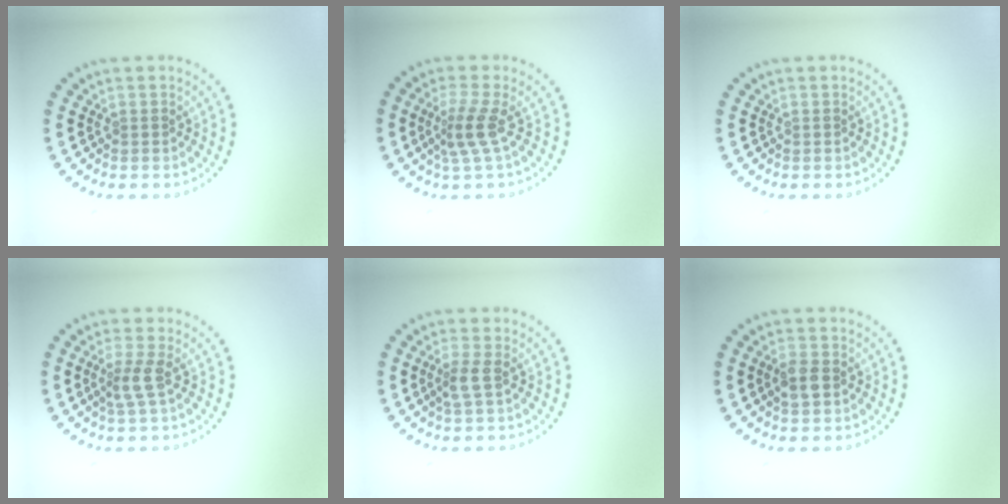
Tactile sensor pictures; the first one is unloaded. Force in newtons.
{"total": 2.7, "press": 1.9, "slide": 1.9}
{"total": 0.0}
{"total": 2.0, "press": 1.6, "slide": 1.2}
{"total": 1.7, "press": 1.6, "slide": 0.7}
{"total": 1.9, "press": 1.9, "slide": 0.3}